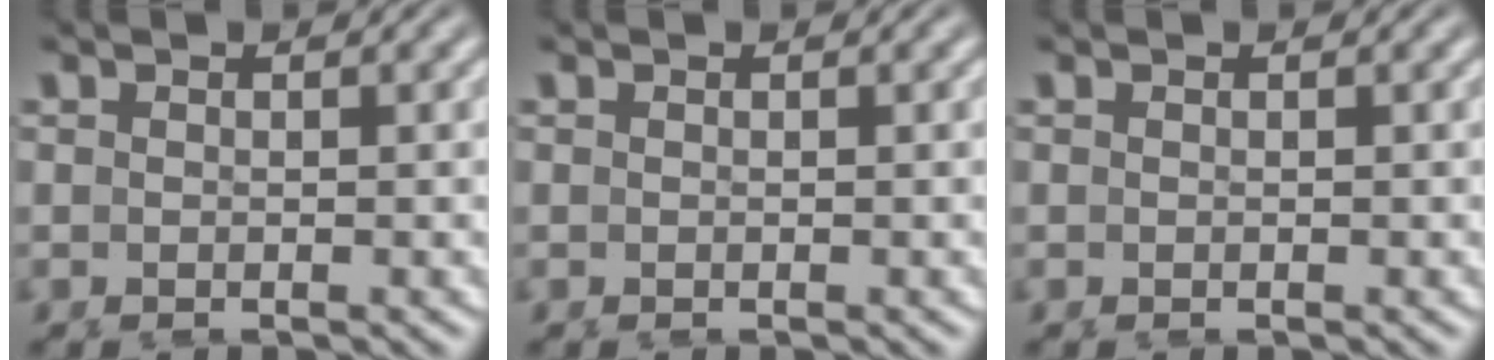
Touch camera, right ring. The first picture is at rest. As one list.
[{"total": 0.0}, {"total": 0.0}]